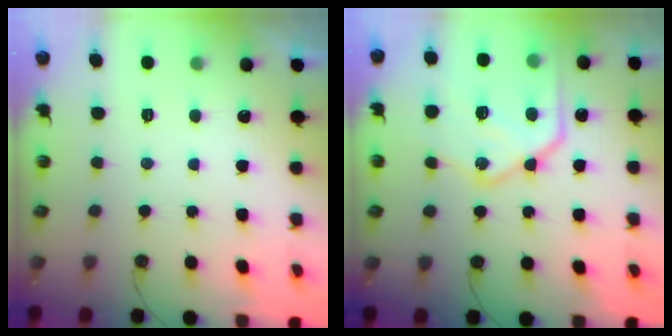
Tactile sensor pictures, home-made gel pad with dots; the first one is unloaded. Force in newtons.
{"total": 21.5, "press": 21.4, "slide": 2.2}